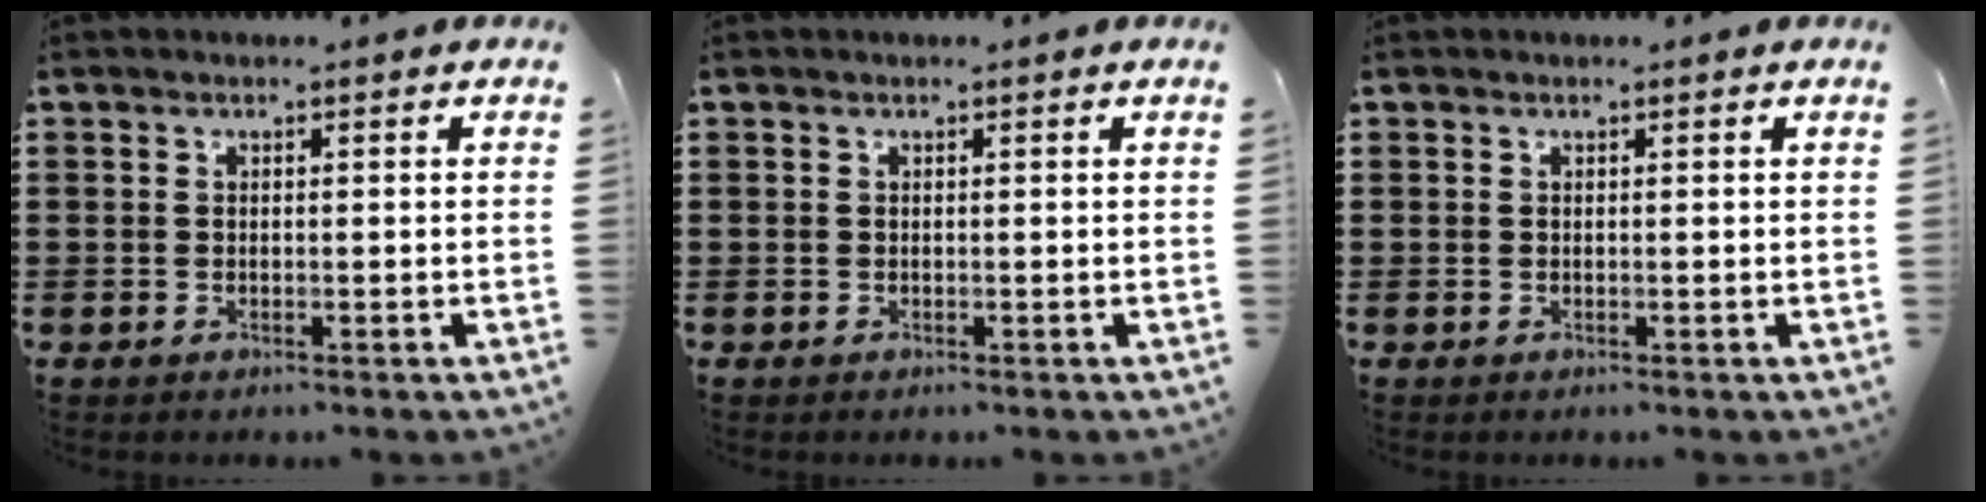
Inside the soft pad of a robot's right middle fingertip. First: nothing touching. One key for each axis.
{"total": 0.0}
{"total": 0.0}